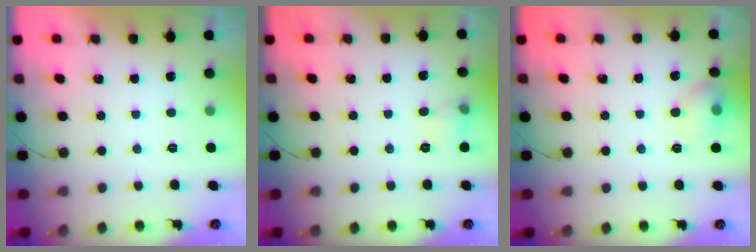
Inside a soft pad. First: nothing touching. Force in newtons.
{"total": 6.6, "press": 6.4, "slide": 1.6}
{"total": 6.9, "press": 6.7, "slide": 1.7}